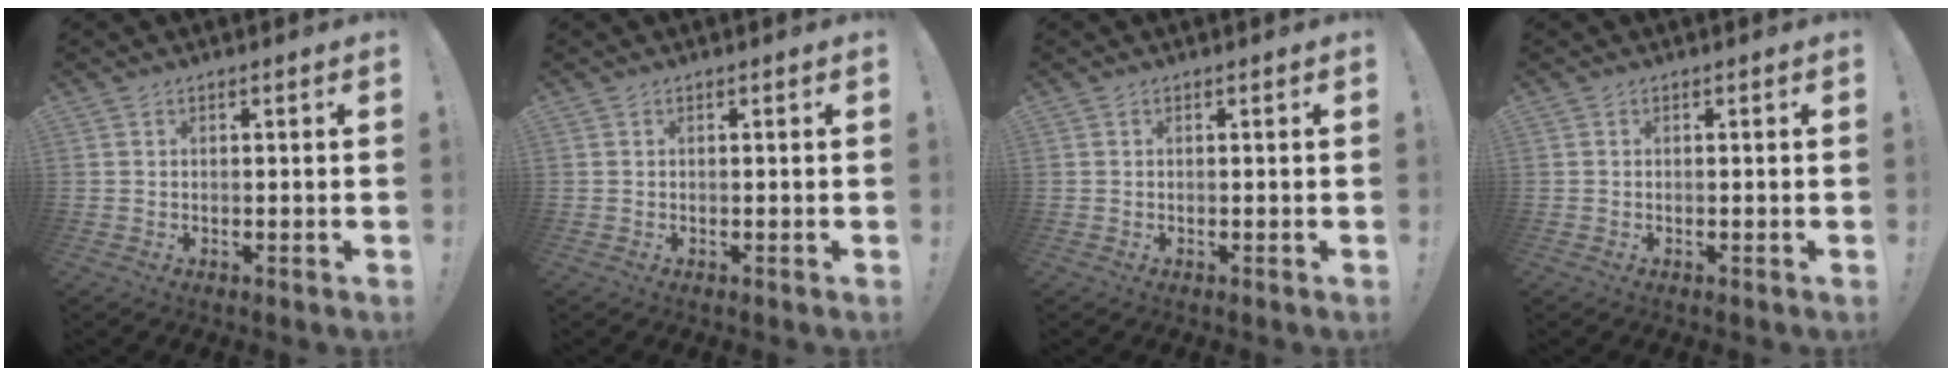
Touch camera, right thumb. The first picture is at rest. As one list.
[{"total": 0.0}, {"total": 0.0}, {"total": 0.0}]